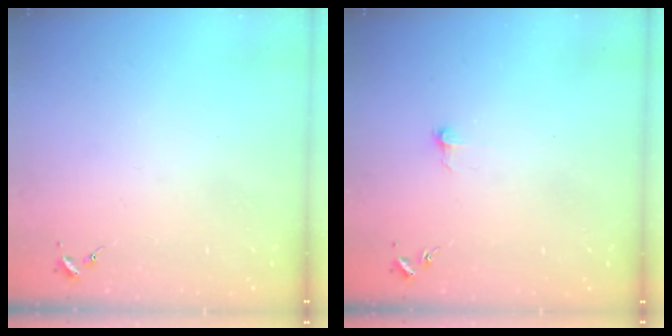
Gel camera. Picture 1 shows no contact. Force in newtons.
{"total": 4.7, "press": 4.7, "slide": 0.4}